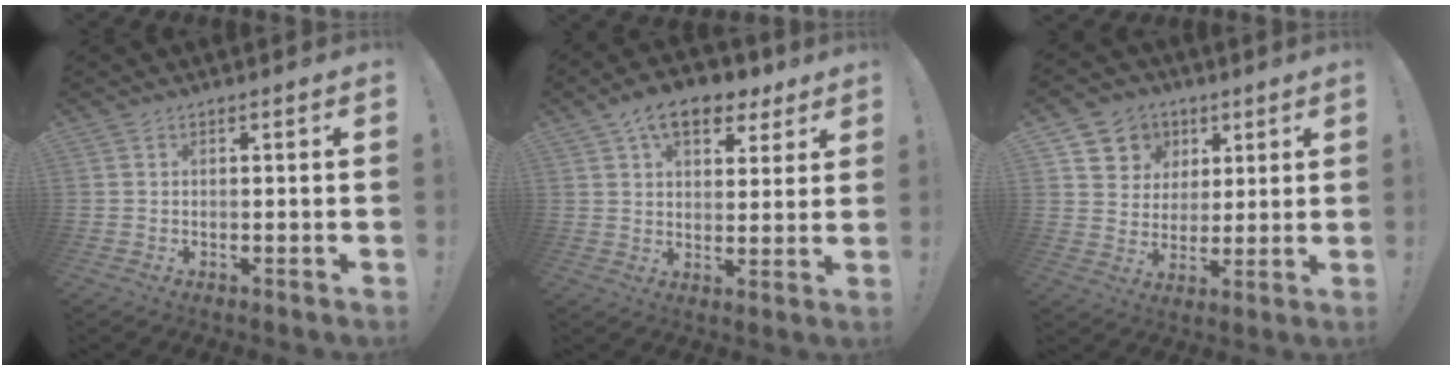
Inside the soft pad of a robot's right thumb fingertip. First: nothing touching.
{"total": 12.3, "force": [6.9, 7.2, 7.3], "torque": [-0.102, -0.030, 0.124]}
{"total": 9.0, "force": [3.6, 8.1, 1.6], "torque": [-0.021, -0.022, 0.075]}